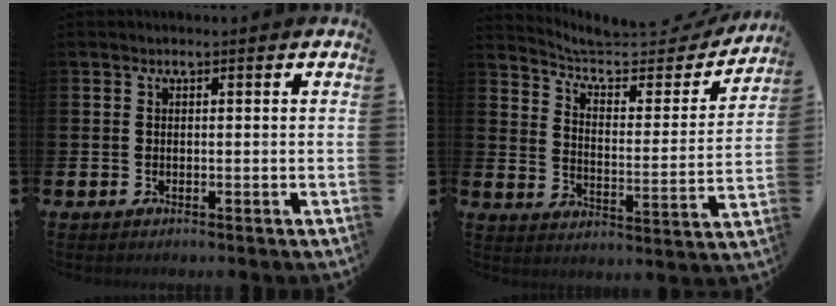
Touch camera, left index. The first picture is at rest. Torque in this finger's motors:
{"motor_torque": [0.94, -1.20, 0.10, 0.03]}